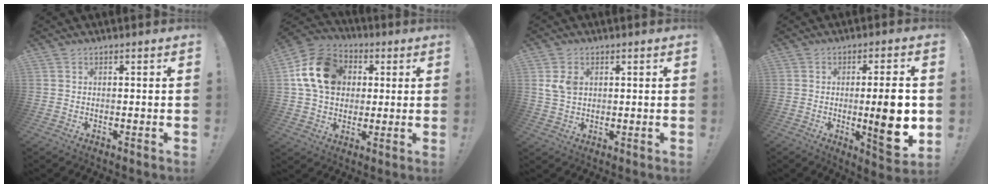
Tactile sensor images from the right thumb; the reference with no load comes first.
{"total": 17.6, "force": [3.9, 13.8, 10.3], "torque": [-0.163, 0.006, 0.078]}
{"total": 5.5, "force": [1.8, 4.1, 3.2], "torque": [-0.058, 0.000, 0.034]}
{"total": 13.9, "force": [-1.2, 2.7, 13.6], "torque": [-0.178, -0.011, -0.017]}